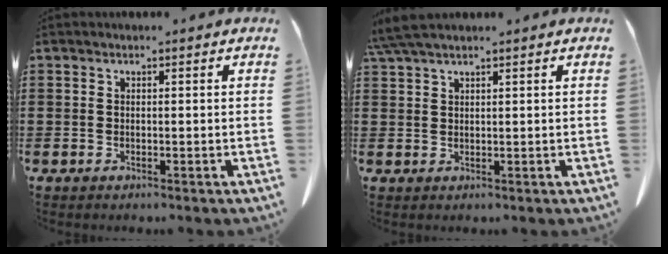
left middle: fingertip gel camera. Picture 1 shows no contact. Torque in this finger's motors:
{"motor_torque": [0.96, 0.26, 0.27, 0.08]}